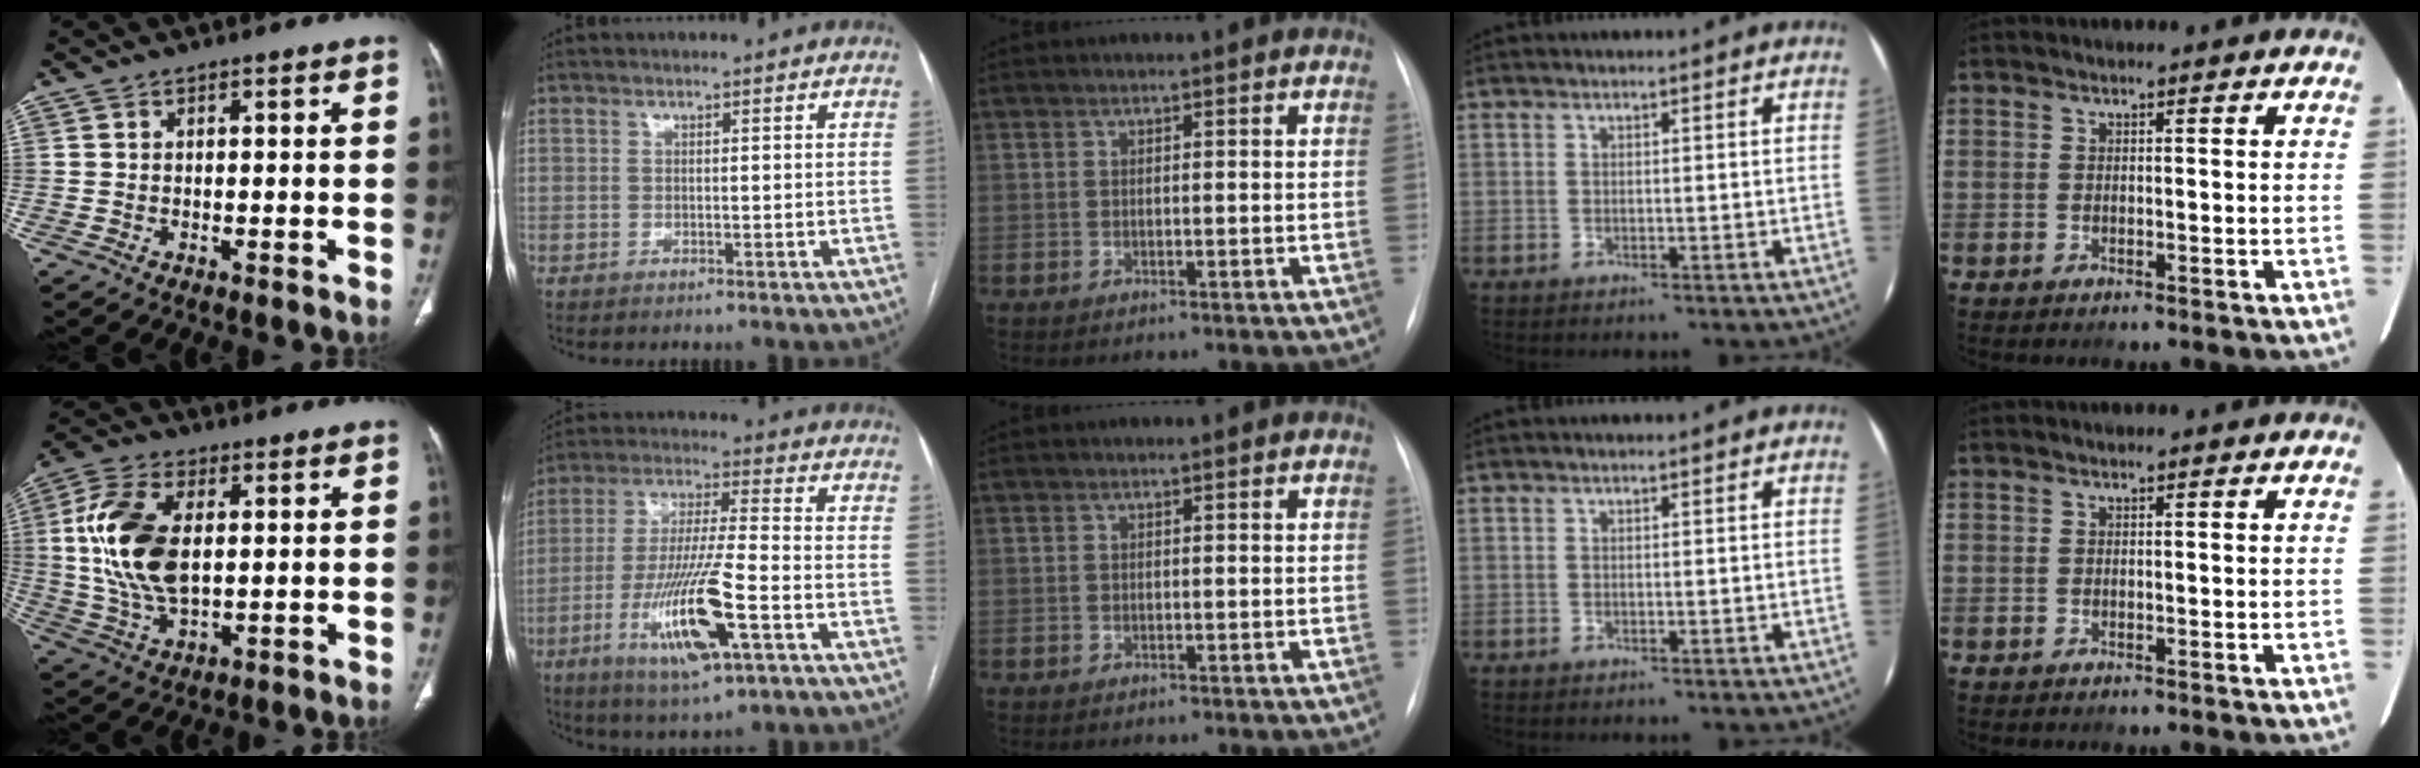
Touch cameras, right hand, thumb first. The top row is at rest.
{"thumb": {"total": 15.5, "force": [2.1, 8.4, 12.8], "torque": [-0.268, 0.000, 0.043]}, "index": {"total": 15.1, "force": [-5.7, 1.5, 13.9], "torque": [-0.277, -0.022, -0.100]}}